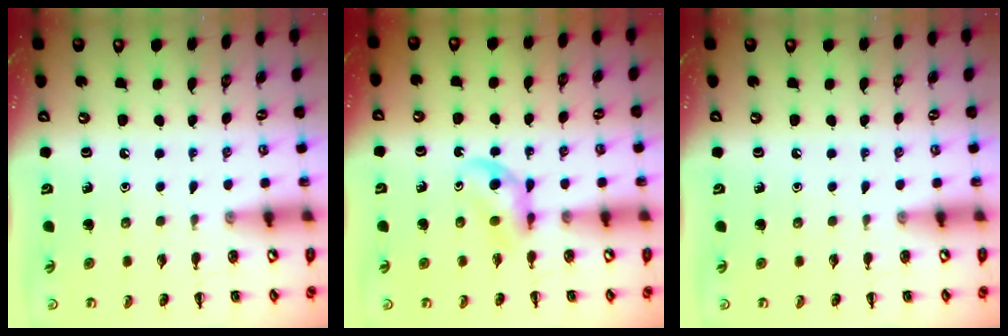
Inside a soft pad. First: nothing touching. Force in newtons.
{"total": 3.7, "press": 3.4, "slide": 1.5}
{"total": 0.0}